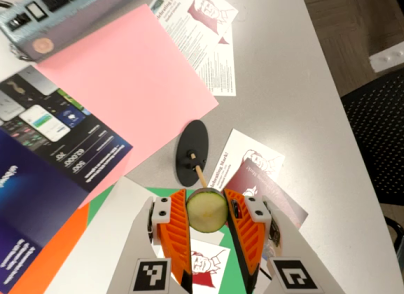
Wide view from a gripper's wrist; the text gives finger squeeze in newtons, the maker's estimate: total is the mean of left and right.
{"total": 10.9, "left": 10.7, "right": 11.1}